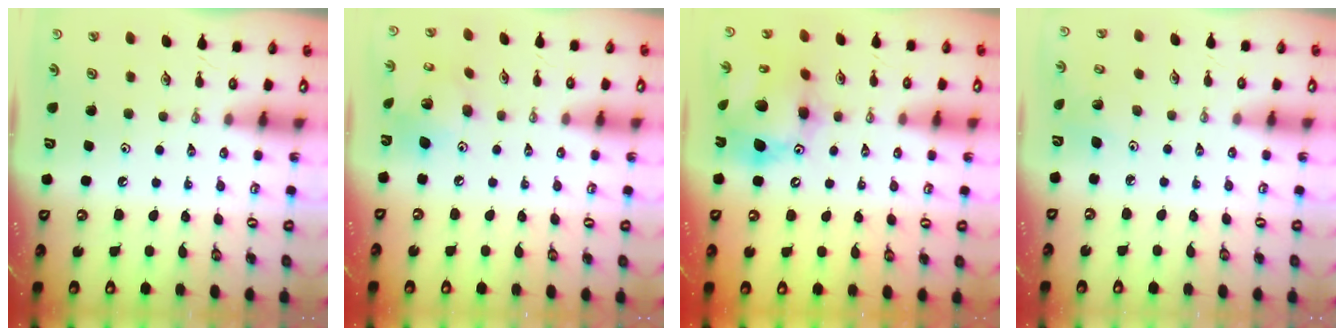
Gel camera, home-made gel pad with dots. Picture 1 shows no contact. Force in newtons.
{"total": 10.2, "press": 10.1, "slide": 0.5}
{"total": 15.2, "press": 15.2, "slide": 1.4}
{"total": 2.8, "press": 2.8, "slide": 0.4}